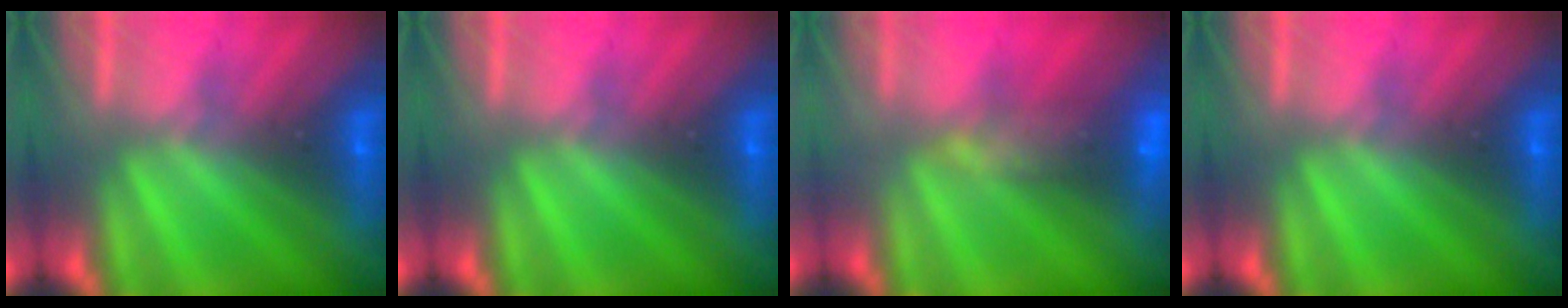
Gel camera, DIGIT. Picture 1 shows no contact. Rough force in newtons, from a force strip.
{"total": 0.0}
{"total": 8.3}
{"total": 0.0}